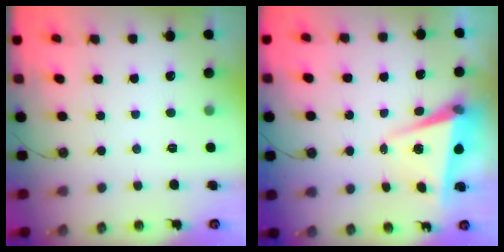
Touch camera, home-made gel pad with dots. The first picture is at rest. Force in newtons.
{"total": 5.2, "press": 4.6, "slide": 2.3}